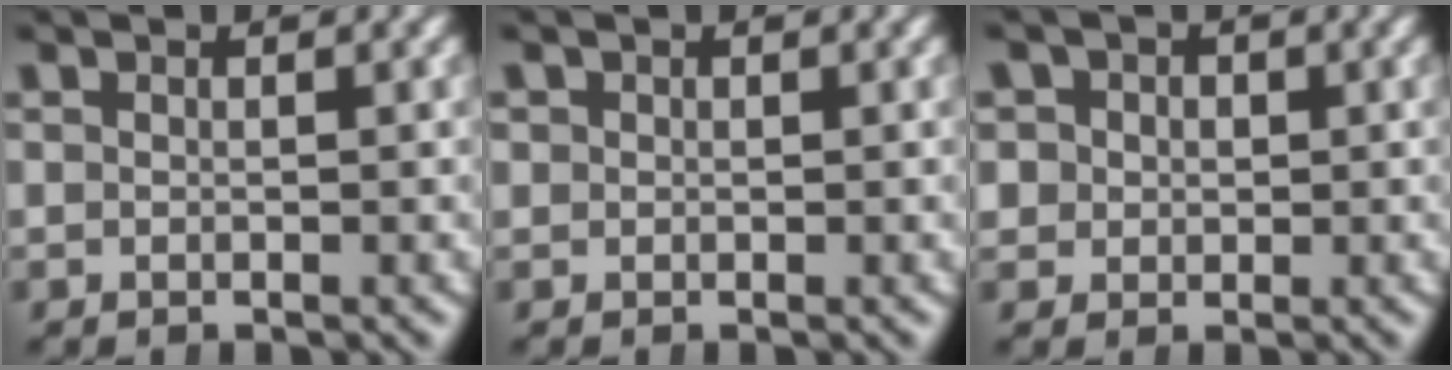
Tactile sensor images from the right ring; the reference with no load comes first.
{"total": 0.6, "force": [0.3, 0.5, 0.0], "torque": [0.003, -0.007, 0.010]}
{"total": 4.6, "force": [0.7, 4.2, 1.8], "torque": [-0.040, -0.006, 0.015]}